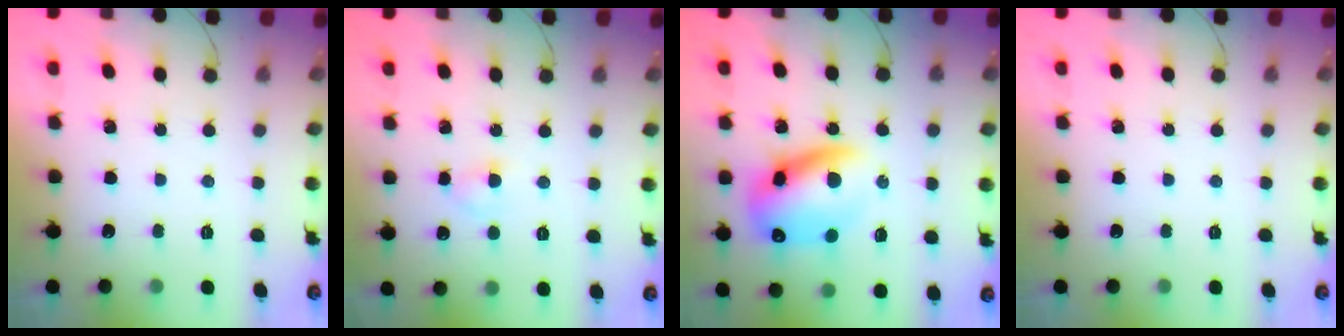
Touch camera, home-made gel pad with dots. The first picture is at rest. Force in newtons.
{"total": 2.6, "press": 2.4, "slide": 1.1}
{"total": 15.8, "press": 15.3, "slide": 3.8}
{"total": 0.0}